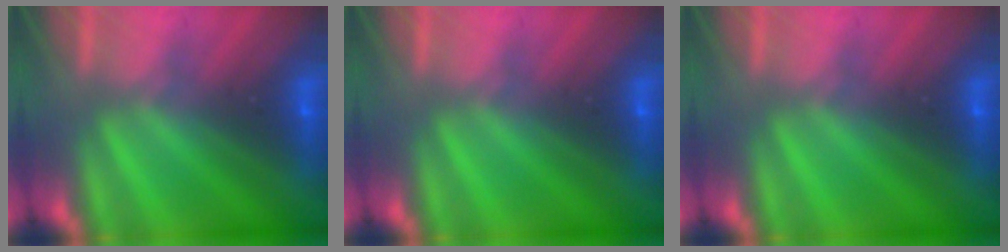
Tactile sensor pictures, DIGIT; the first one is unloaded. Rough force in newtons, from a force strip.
{"total": 0.0}
{"total": 0.0}